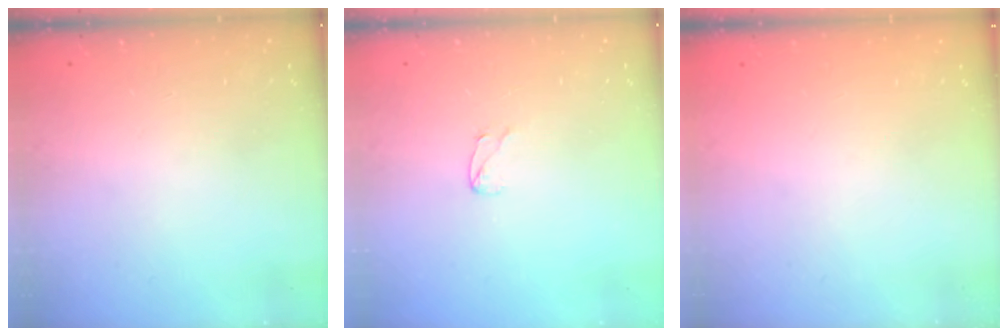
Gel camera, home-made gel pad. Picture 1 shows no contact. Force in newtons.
{"total": 3.0, "press": 3.0, "slide": 0.3}
{"total": 0.0}